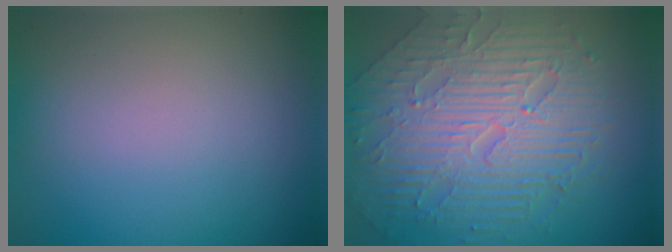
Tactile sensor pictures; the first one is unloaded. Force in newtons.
{"total": 9.5, "press": 6.3, "slide": 7.1}